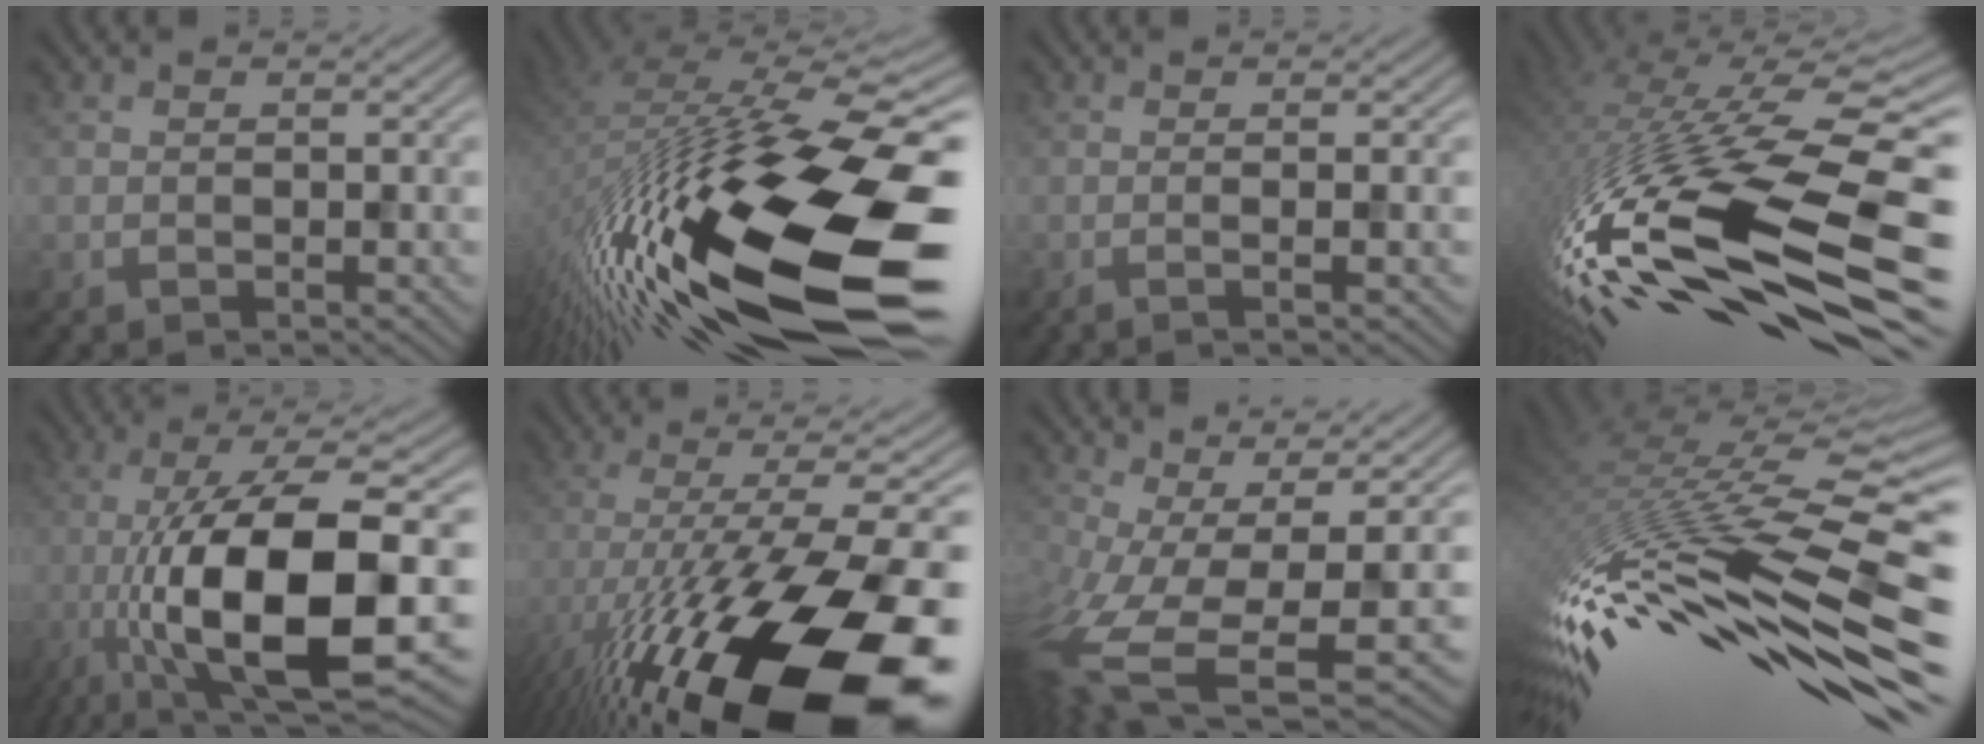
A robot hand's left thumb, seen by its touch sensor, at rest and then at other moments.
{"total": 20.0, "force": [-6.2, 6.9, 17.7], "torque": [-0.353, -0.036, -0.100]}
{"total": 2.4, "force": [-0.4, 0.5, 2.4], "torque": [-0.028, 0.007, -0.013]}
{"total": 18.6, "force": [-5.7, 7.0, 16.2], "torque": [-0.325, -0.047, -0.075]}
{"total": 16.0, "force": [-4.1, 5.7, 14.4], "torque": [-0.264, -0.009, -0.060]}
{"total": 19.9, "force": [-10.2, 6.3, 15.9], "torque": [-0.278, -0.019, -0.163]}
{"total": 12.4, "force": [-3.4, 5.1, 10.8], "torque": [-0.255, -0.049, -0.033]}
{"total": 16.7, "force": [-5.5, 5.6, 14.8], "torque": [-0.307, -0.038, -0.080]}